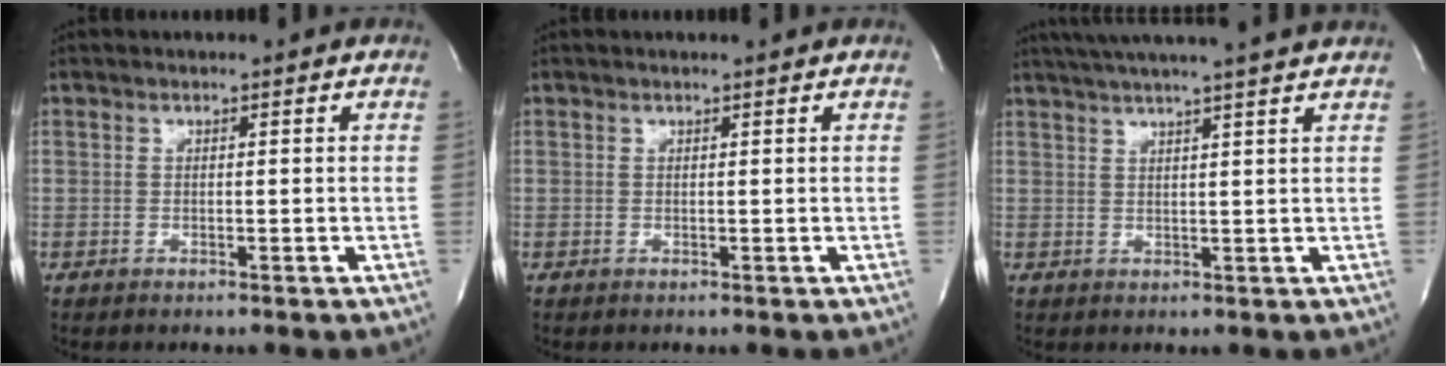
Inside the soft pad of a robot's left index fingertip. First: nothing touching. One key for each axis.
{"total": 1.1, "fx": 1.1, "fy": -0.1, "fz": 0.3, "tx": -0.011, "ty": 0.005, "tz": 0.014}
{"total": 13.9, "fx": 12.1, "fy": -1.0, "fz": 6.8, "tx": -0.120, "ty": 0.016, "tz": 0.160}